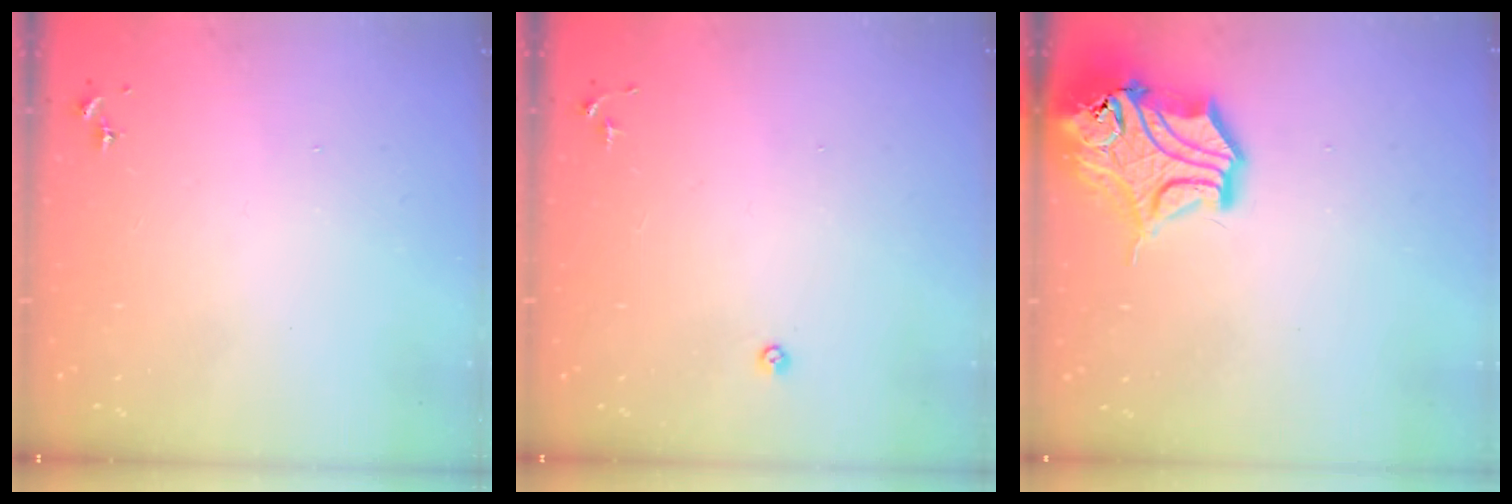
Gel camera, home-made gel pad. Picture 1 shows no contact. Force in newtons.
{"total": 3.4, "press": 3.3, "slide": 0.7}
{"total": 16.7, "press": 16.5, "slide": 2.5}